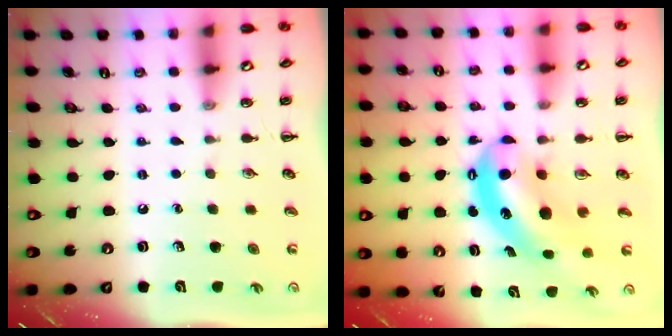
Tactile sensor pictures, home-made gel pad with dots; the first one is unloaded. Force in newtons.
{"total": 6.6, "press": 6.5, "slide": 1.4}